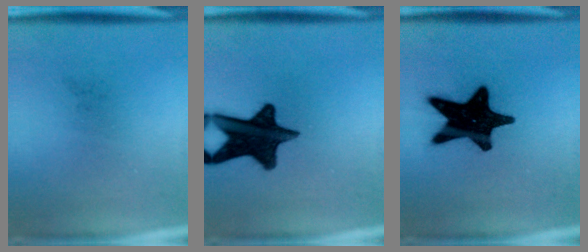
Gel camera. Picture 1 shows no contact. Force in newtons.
{"total": 15.7}
{"total": 19.8}